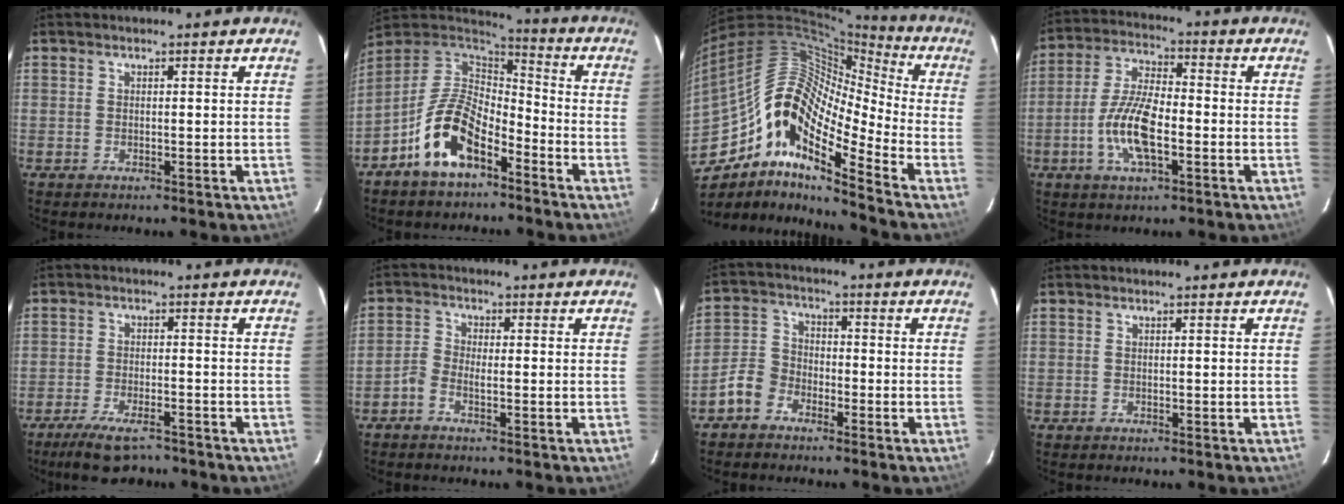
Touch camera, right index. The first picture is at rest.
{"total": 14.1, "force": [-7.7, 6.8, 9.5], "torque": [-0.194, 0.011, -0.144]}
{"total": 18.7, "force": [-9.0, 5.8, 15.3], "torque": [-0.250, -0.007, -0.189]}
{"total": 11.1, "force": [-3.4, 4.0, 9.8], "torque": [-0.202, 0.002, -0.068]}
{"total": 8.3, "force": [-6.7, 2.4, 4.2], "torque": [-0.107, -0.014, -0.117]}
{"total": 2.2, "force": [-1.3, 1.0, 1.5], "torque": [-0.045, 0.008, -0.032]}
{"total": 5.7, "force": [-3.9, 3.8, 1.8], "torque": [-0.043, 0.022, -0.080]}
{"total": 0.0}